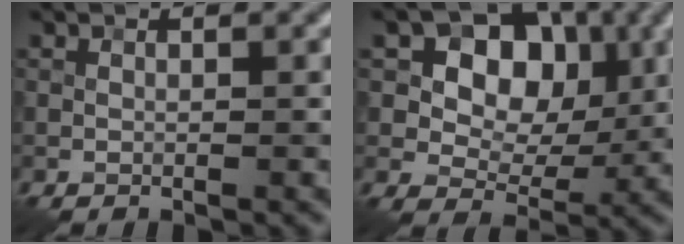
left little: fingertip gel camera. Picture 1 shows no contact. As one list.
[{"total": 8.7, "force": [2.5, 6.5, 5.2], "torque": [-0.080, 0.011, 0.021]}]